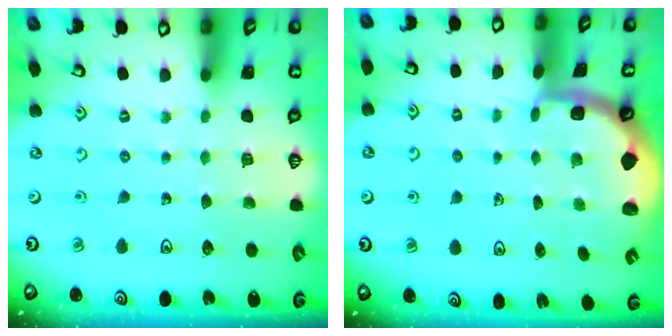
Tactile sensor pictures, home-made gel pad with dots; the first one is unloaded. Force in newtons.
{"total": 1.5, "press": 1.5, "slide": 0.2}